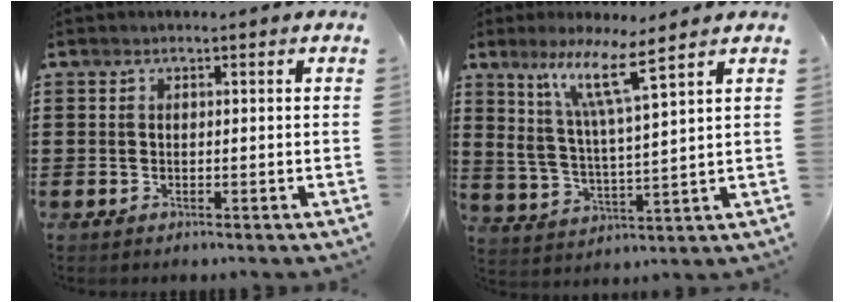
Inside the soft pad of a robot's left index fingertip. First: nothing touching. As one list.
[{"total": 8.7, "force": [6.0, 0.2, 6.3], "torque": [-0.133, -0.025, 0.101]}]